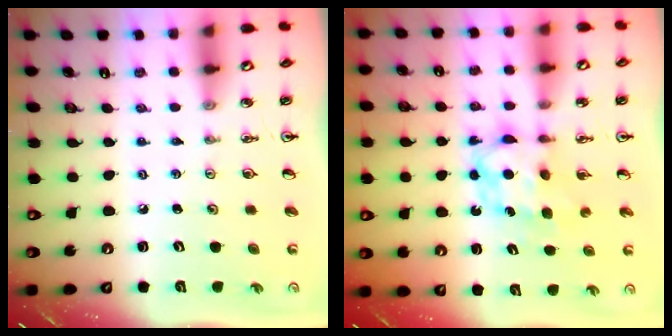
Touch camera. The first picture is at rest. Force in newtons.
{"total": 6.2, "press": 6.2, "slide": 0.2}